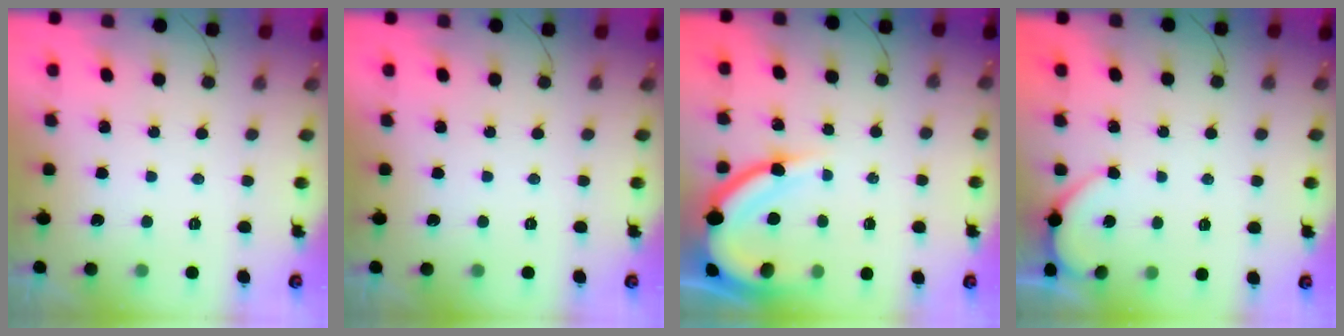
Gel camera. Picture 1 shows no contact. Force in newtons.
{"total": 0.0}
{"total": 12.1, "press": 12.0, "slide": 1.0}
{"total": 2.4, "press": 2.3, "slide": 0.3}